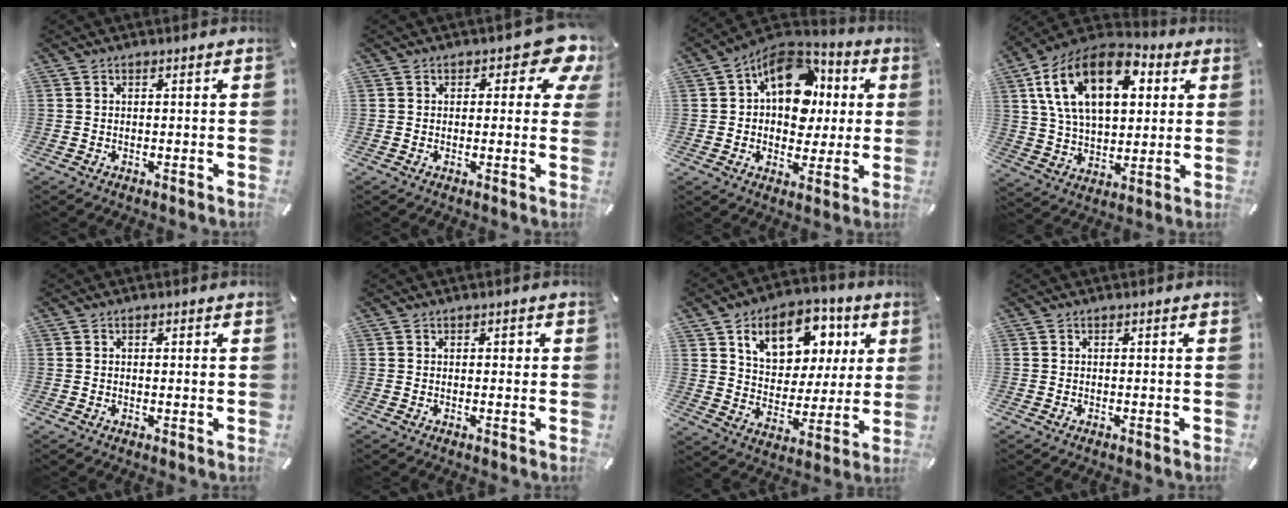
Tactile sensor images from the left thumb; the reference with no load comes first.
{"total": 8.1, "force": [3.5, 4.4, 5.8], "torque": [-0.058, -0.016, 0.055]}
{"total": 15.6, "force": [4.2, 11.6, 9.5], "torque": [-0.141, -0.013, 0.082]}
{"total": 20.8, "force": [7.9, 12.5, 14.6], "torque": [-0.288, -0.017, 0.131]}
{"total": 0.9, "force": [0.2, 0.3, 0.8], "torque": [-0.006, 0.000, 0.001]}
{"total": 1.1, "force": [0.2, 0.8, 0.7], "torque": [-0.006, 0.003, -0.001]}
{"total": 15.1, "force": [7.7, 10.4, 7.9], "torque": [-0.132, -0.028, 0.138]}
{"total": 0.0}